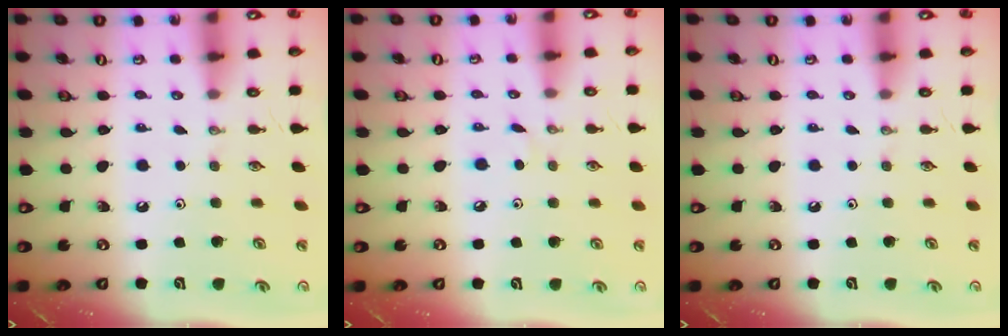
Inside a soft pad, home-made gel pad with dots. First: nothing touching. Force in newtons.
{"total": 2.1, "press": 2.1, "slide": 0.3}
{"total": 0.0}